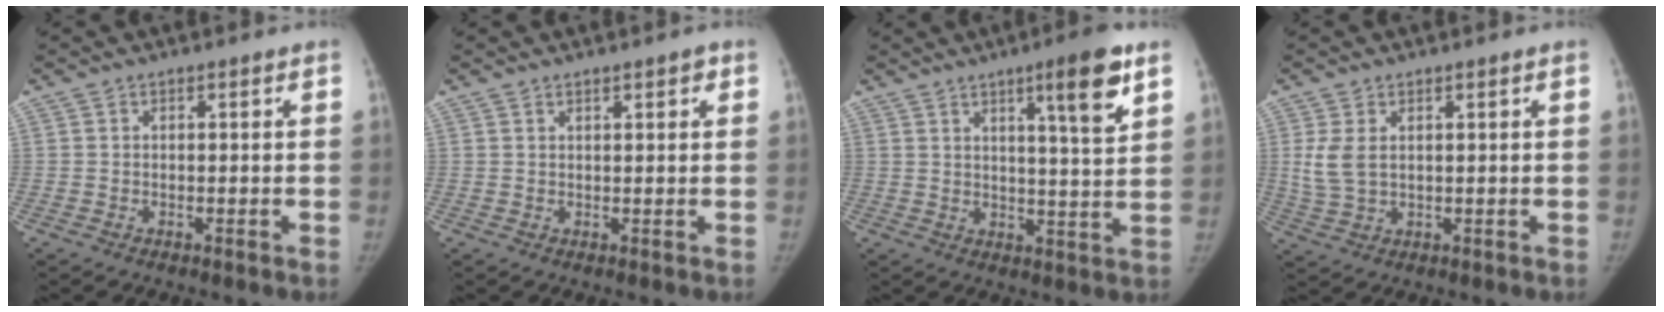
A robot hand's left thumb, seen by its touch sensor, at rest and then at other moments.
{"total": 2.0, "force": [1.3, 0.7, 1.3], "torque": [-0.013, -0.005, 0.017]}
{"total": 10.1, "force": [5.6, 1.2, 8.4], "torque": [-0.113, -0.032, 0.079]}
{"total": 4.8, "force": [1.4, 2.8, 3.6], "torque": [-0.082, -0.006, 0.036]}